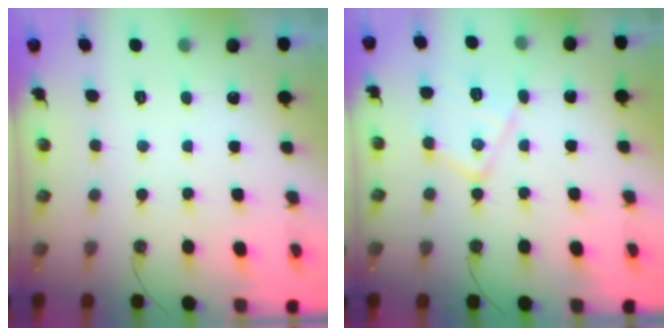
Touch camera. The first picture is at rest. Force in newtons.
{"total": 11.6, "press": 11.6, "slide": 0.3}